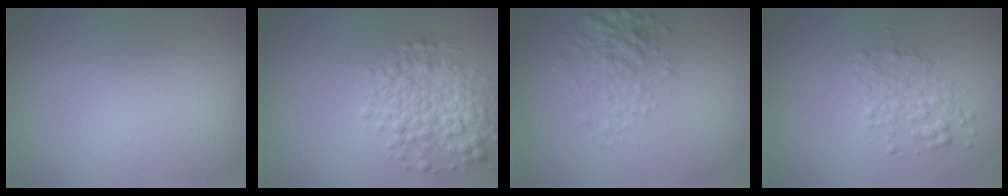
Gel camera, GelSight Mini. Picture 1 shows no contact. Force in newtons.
{"total": 4.2, "press": 4.2, "slide": 0.1}
{"total": 2.8, "press": 2.8, "slide": 0.0}
{"total": 2.2, "press": 2.2, "slide": 0.0}